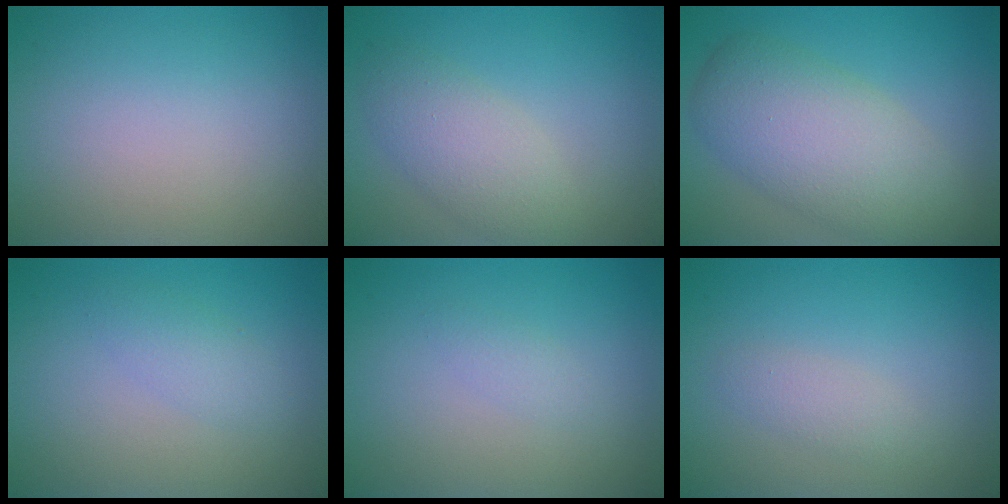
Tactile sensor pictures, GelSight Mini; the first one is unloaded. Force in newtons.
{"total": 3.8, "press": 3.8, "slide": 0.3}
{"total": 7.4, "press": 7.4, "slide": 0.6}
{"total": 1.7, "press": 1.7, "slide": 0.0}
{"total": 0.9, "press": 0.9, "slide": 0.0}
{"total": 1.4, "press": 1.4, "slide": 0.1}